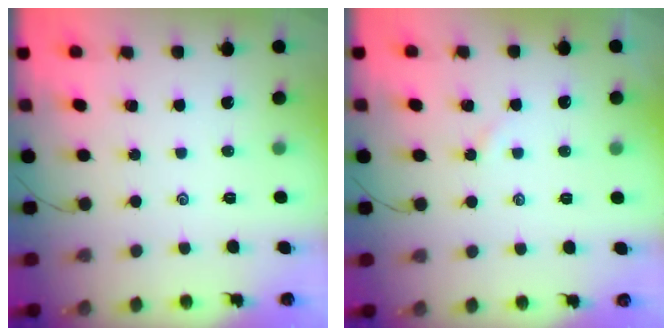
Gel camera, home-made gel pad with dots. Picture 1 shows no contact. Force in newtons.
{"total": 2.2, "press": 2.2, "slide": 0.3}